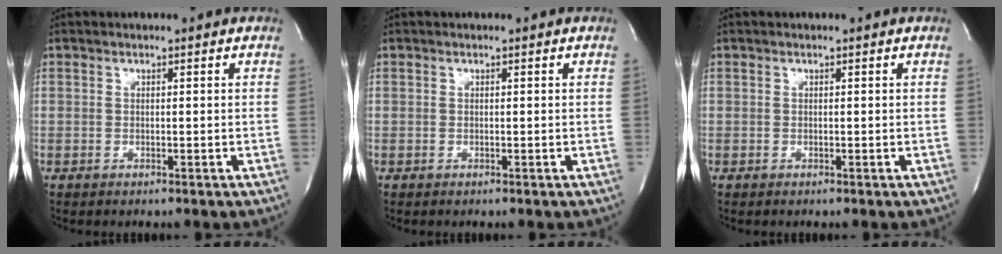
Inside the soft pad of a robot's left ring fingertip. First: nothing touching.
{"total": 0.0}
{"total": 0.0}